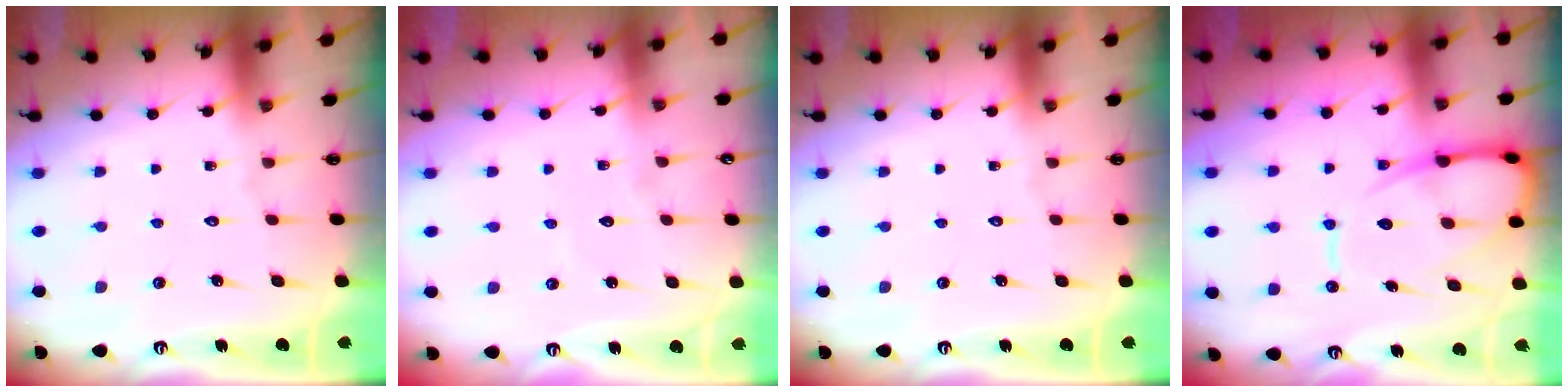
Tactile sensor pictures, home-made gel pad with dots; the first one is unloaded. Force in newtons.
{"total": 3.6, "press": 3.6, "slide": 0.4}
{"total": 0.0}
{"total": 12.3, "press": 12.2, "slide": 1.4}